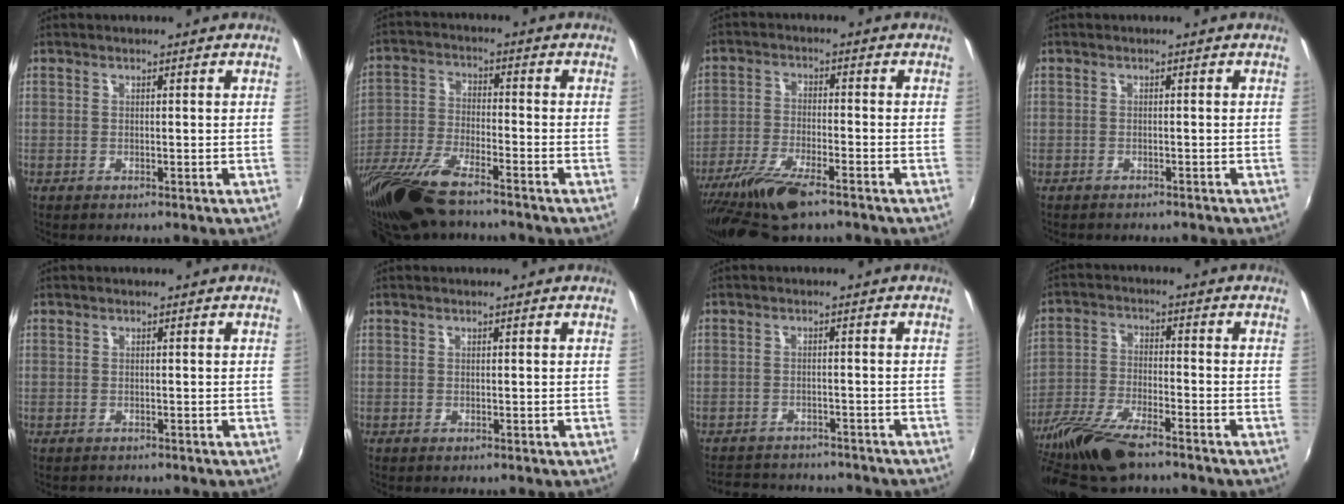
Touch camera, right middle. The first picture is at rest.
{"total": 16.2, "force": [-12.7, 3.4, 9.5], "torque": [-0.207, -0.042, -0.242]}
{"total": 12.7, "force": [-9.2, 3.0, 8.1], "torque": [-0.178, -0.038, -0.172]}
{"total": 1.8, "force": [-1.6, 0.8, 0.3], "torque": [-0.010, 0.001, -0.024]}
{"total": 0.8, "force": [-0.7, 0.5, -0.1], "torque": [0.000, 0.002, -0.010]}
{"total": 0.0}
{"total": 10.9, "force": [-9.8, 3.3, 3.5], "torque": [-0.081, -0.002, -0.133]}
{"total": 14.0, "force": [-10.8, 3.4, 8.3], "torque": [-0.185, -0.034, -0.208]}